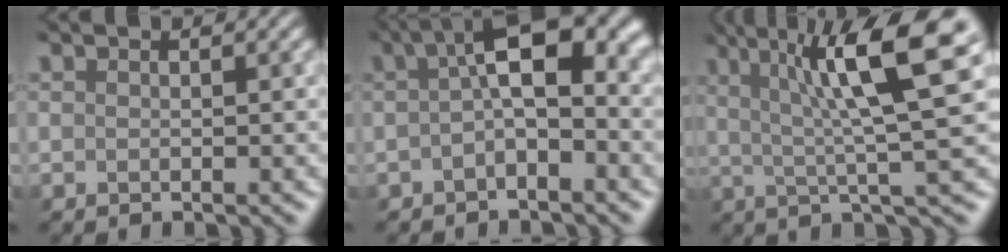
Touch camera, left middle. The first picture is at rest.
{"total": 6.3, "force": [0.4, 2.4, 5.8], "torque": [-0.090, 0.021, -0.005]}
{"total": 11.1, "force": [3.4, 2.2, 10.3], "torque": [-0.148, 0.014, 0.051]}